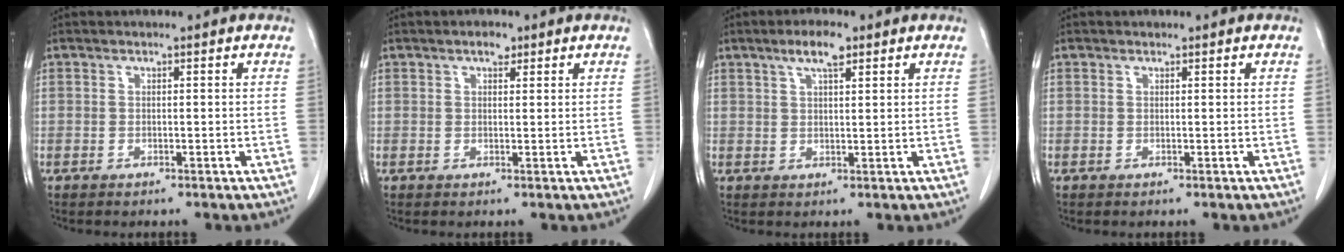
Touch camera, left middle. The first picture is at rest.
{"total": 1.6, "force": [1.1, 0.8, 1.0], "torque": [-0.018, 0.003, 0.016]}
{"total": 4.2, "force": [2.6, 0.9, 3.1], "torque": [-0.063, 0.006, 0.046]}
{"total": 0.0}